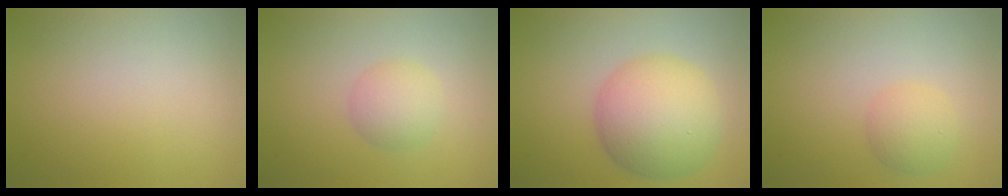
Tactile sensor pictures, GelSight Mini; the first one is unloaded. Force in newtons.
{"total": 2.3, "press": 2.3, "slide": 0.1}
{"total": 7.4, "press": 7.4, "slide": 0.2}
{"total": 2.1, "press": 2.1, "slide": 0.1}